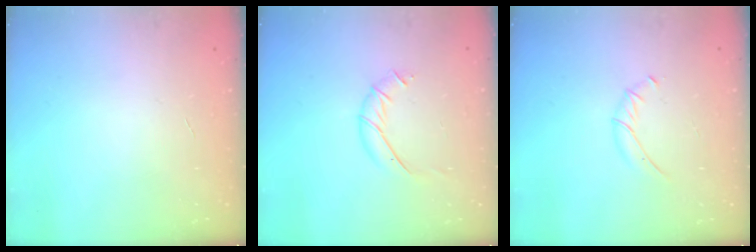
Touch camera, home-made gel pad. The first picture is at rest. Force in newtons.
{"total": 7.0, "press": 7.0, "slide": 0.5}
{"total": 4.4, "press": 4.2, "slide": 1.1}